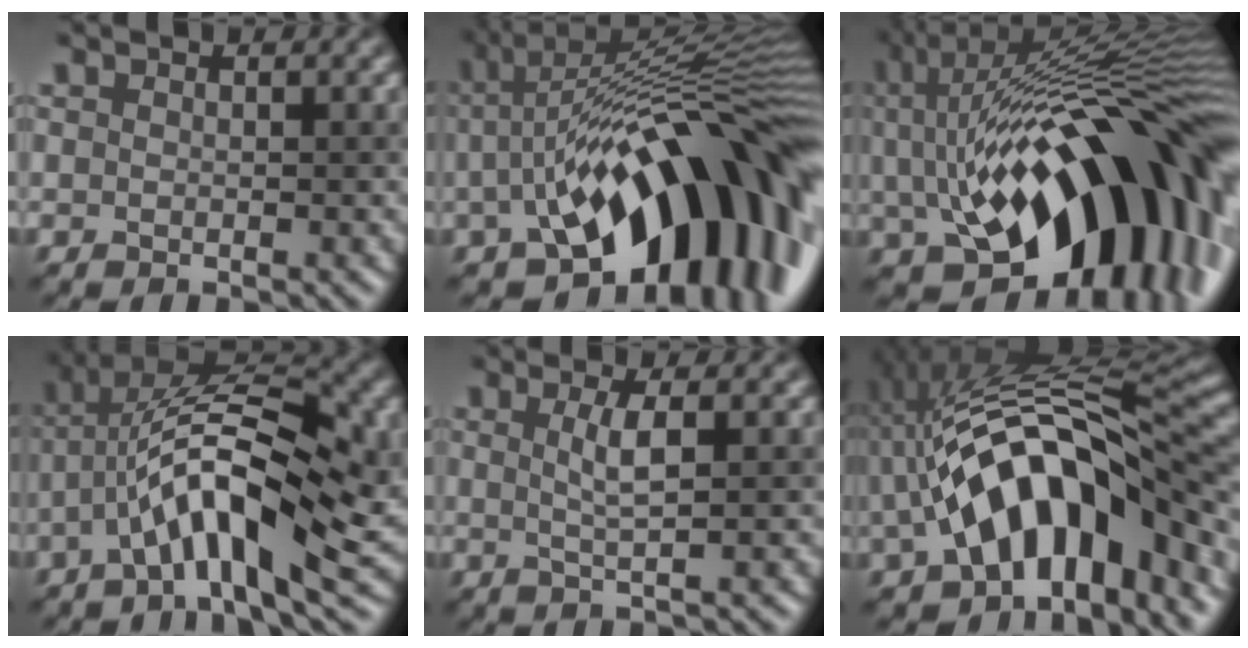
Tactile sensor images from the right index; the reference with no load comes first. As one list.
[{"total": 16.7, "force": [-3.2, 8.4, 14.0], "torque": [-0.187, 0.030, -0.060]}, {"total": 17.7, "force": [-0.2, 9.4, 15.0], "torque": [-0.214, 0.025, -0.007]}, {"total": 10.7, "force": [-1.9, 3.6, 9.8], "torque": [-0.165, 0.016, -0.043]}, {"total": 2.8, "force": [0.4, 0.5, 2.7], "torque": [-0.049, 0.001, 0.003]}, {"total": 12.3, "force": [-2.3, 6.2, 10.4], "torque": [-0.145, 0.018, -0.044]}]